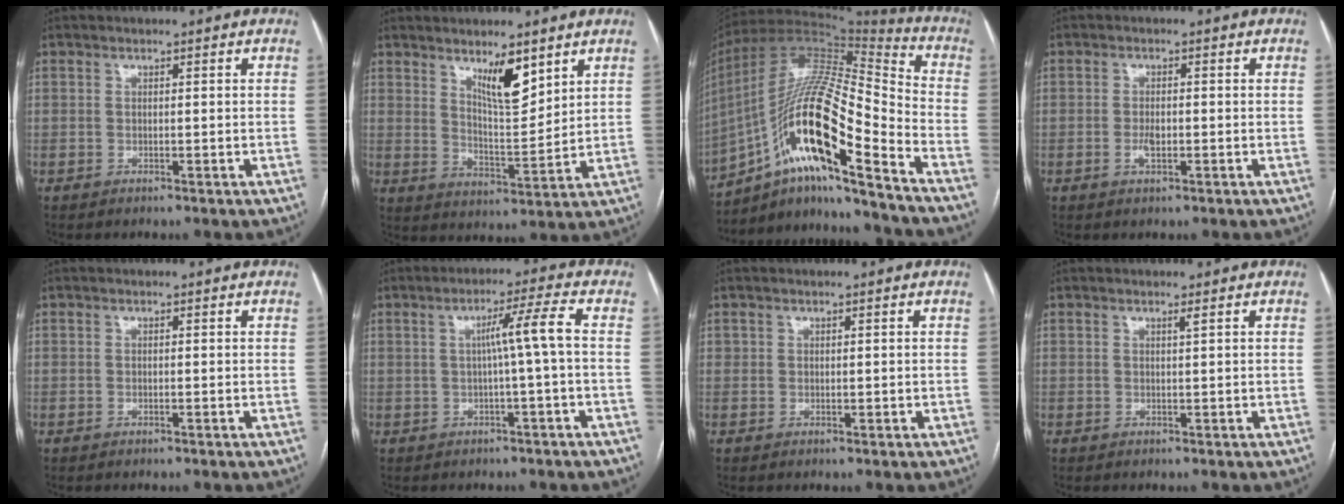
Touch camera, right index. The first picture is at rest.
{"total": 7.5, "force": [4.8, 1.7, 5.5], "torque": [-0.099, -0.011, 0.087]}
{"total": 22.2, "force": [-11.9, 3.1, 18.5], "torque": [-0.364, 0.002, -0.211]}
{"total": 2.1, "force": [-0.5, 0.7, 1.9], "torque": [-0.037, 0.000, -0.007]}
{"total": 0.0}
{"total": 5.2, "force": [-0.1, -1.2, 5.0], "torque": [-0.083, 0.012, 0.002]}
{"total": 0.7, "force": [0.2, 0.6, 0.2], "torque": [0.003, 0.000, 0.002]}
{"total": 0.5, "force": [0.3, -0.2, 0.4], "torque": [-0.014, -0.004, 0.009]}